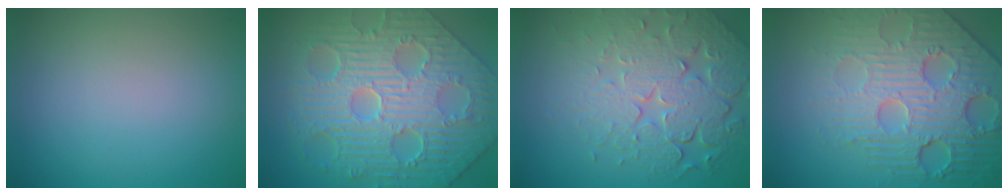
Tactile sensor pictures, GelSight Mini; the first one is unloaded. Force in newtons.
{"total": 11.8, "press": 8.1, "slide": 8.5}
{"total": 7.6, "press": 5.5, "slide": 5.3}
{"total": 7.7, "press": 5.9, "slide": 4.9}